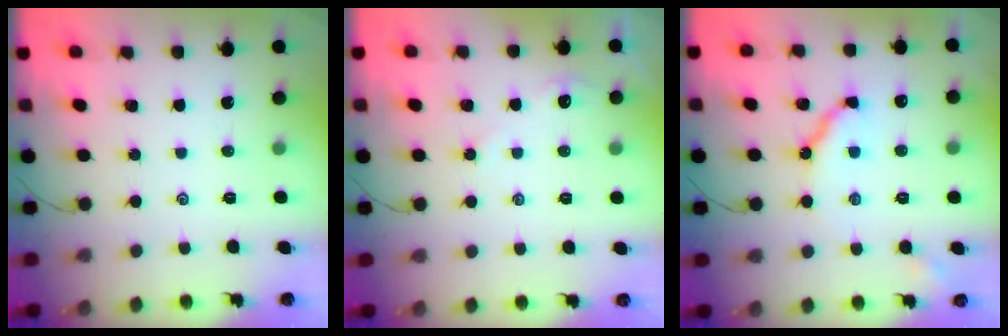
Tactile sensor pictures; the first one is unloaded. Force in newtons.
{"total": 2.2, "press": 2.2, "slide": 0.4}
{"total": 9.4, "press": 9.3, "slide": 1.0}